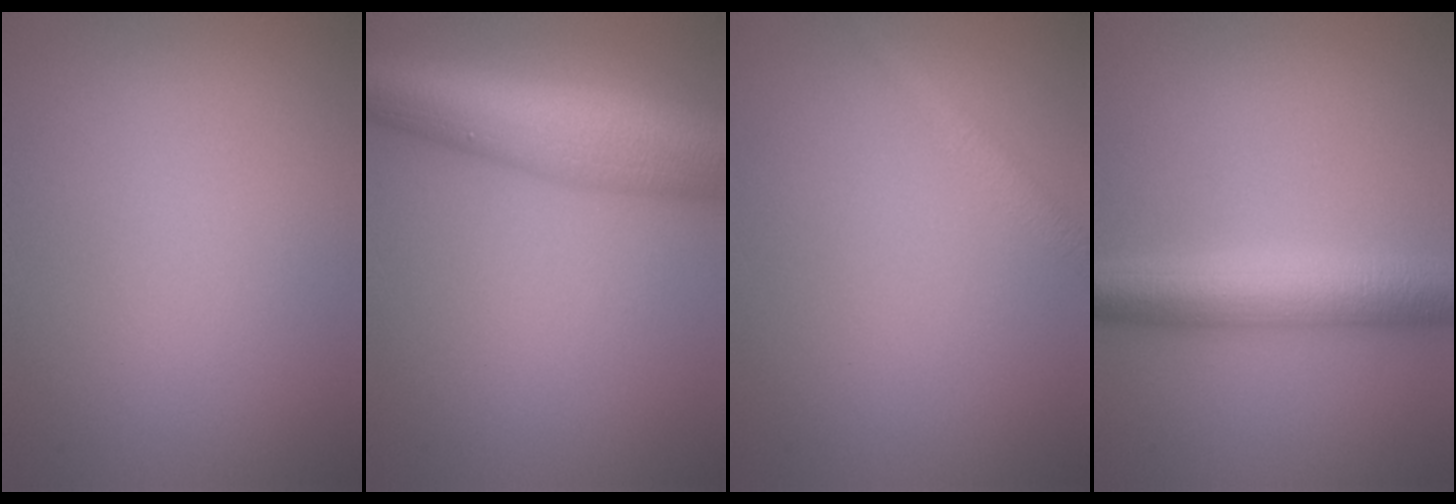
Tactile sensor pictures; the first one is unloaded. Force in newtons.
{"total": 10.8, "press": 10.8, "slide": 0.1}
{"total": 1.6, "press": 1.6, "slide": 0.1}
{"total": 6.3, "press": 6.3, "slide": 0.1}